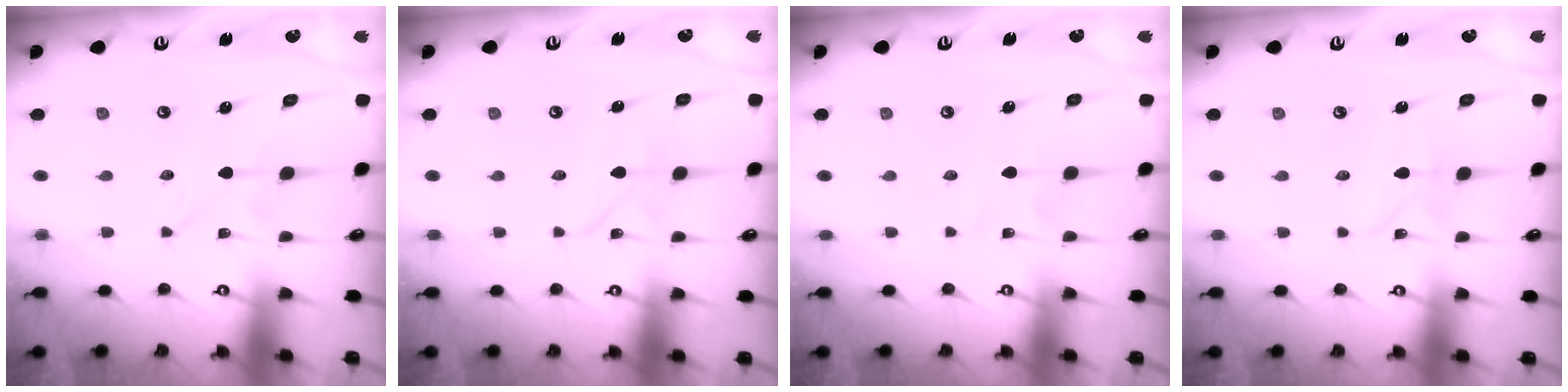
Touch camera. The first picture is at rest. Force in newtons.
{"total": 2.5, "press": 2.5, "slide": 0.2}
{"total": 2.4, "press": 2.4, "slide": 0.3}
{"total": 3.1, "press": 3.1, "slide": 0.1}